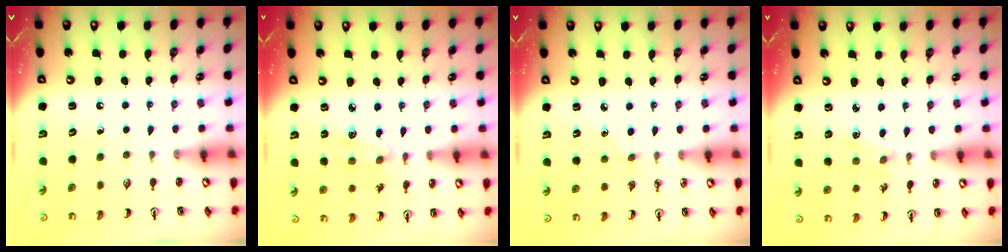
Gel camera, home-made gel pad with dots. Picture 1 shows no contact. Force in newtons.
{"total": 6.1, "press": 6.1, "slide": 0.3}
{"total": 2.7, "press": 2.7, "slide": 0.4}
{"total": 1.8, "press": 1.8, "slide": 0.4}